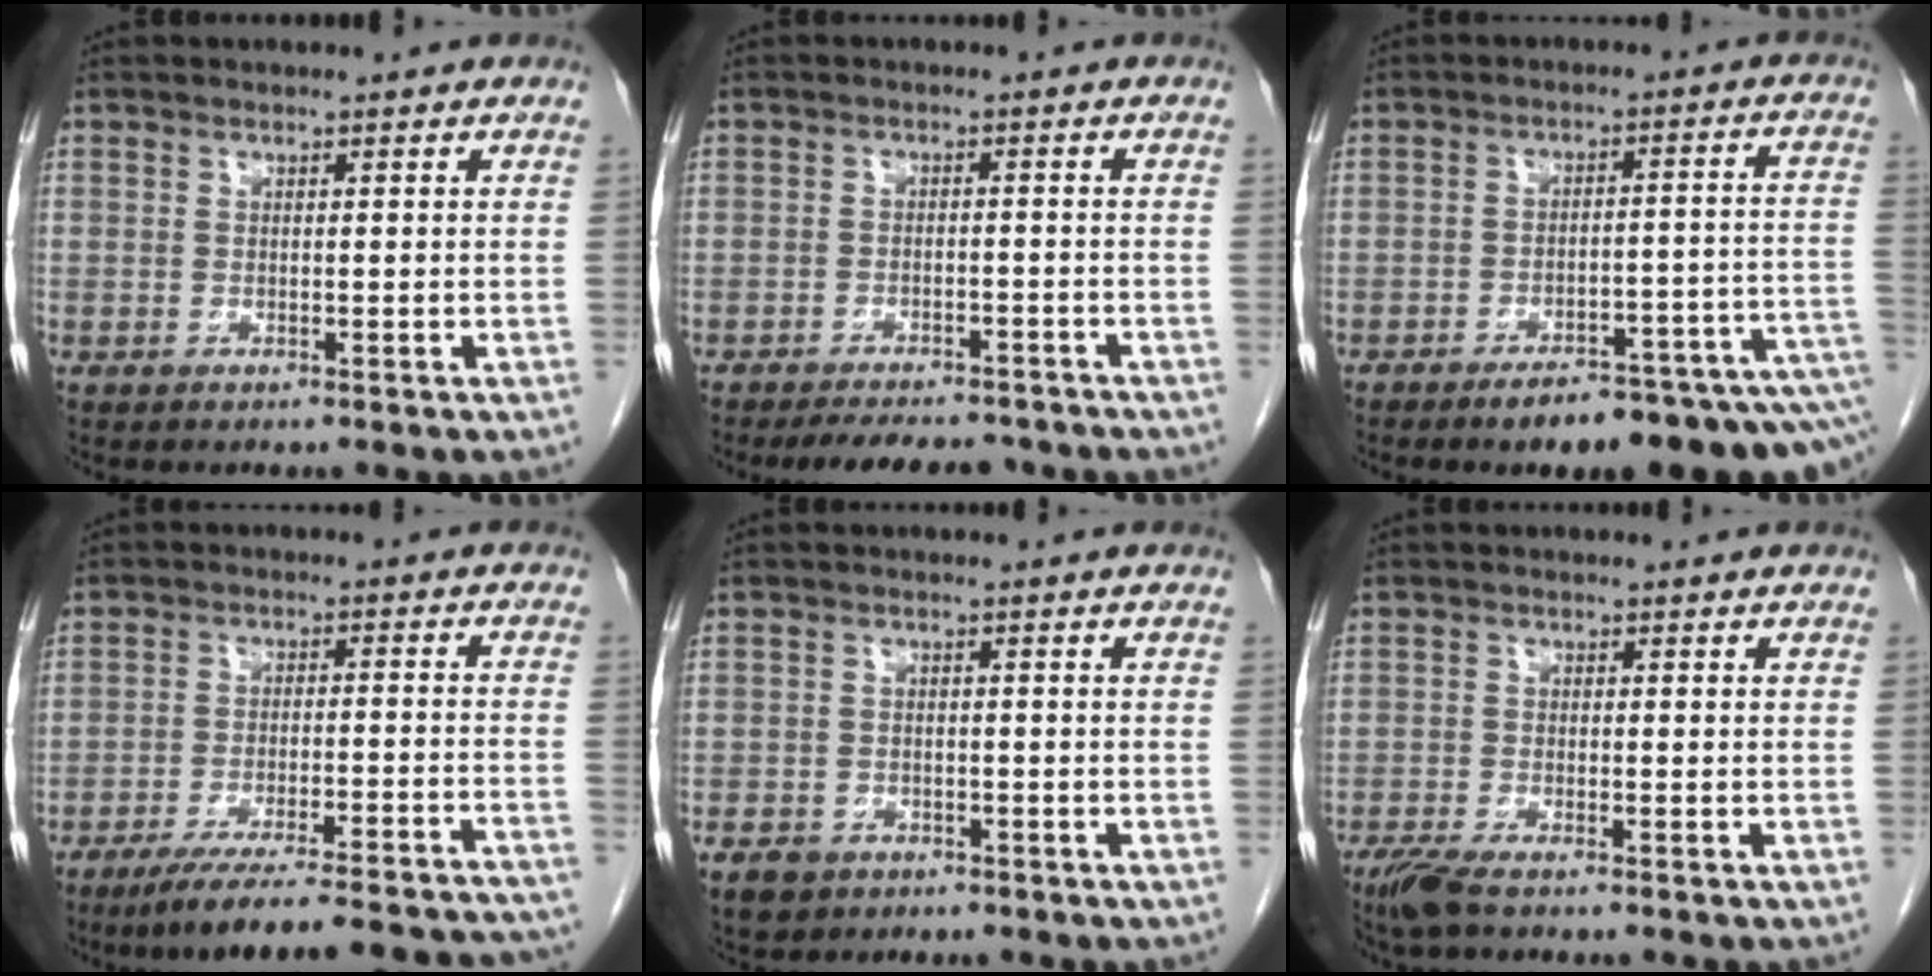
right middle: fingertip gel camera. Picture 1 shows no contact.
{"total": 9.3, "force": [-8.3, 2.6, 3.2], "torque": [-0.042, -0.002, -0.110]}
{"total": 13.9, "force": [-11.0, 2.1, 8.2], "torque": [-0.041, 0.035, -0.143]}
{"total": 23.8, "force": [-21.6, 1.4, 9.7], "torque": [-0.089, -0.019, -0.287]}
{"total": 3.3, "force": [-2.2, 2.4, 0.8], "torque": [-0.017, 0.005, -0.030]}
{"total": 3.5, "force": [-2.7, 0.5, 2.1], "torque": [-0.048, -0.010, -0.053]}